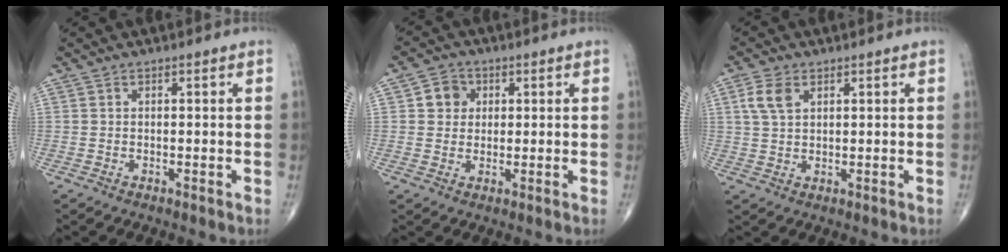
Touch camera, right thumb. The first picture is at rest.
{"total": 4.5, "force": [1.0, 4.1, 1.5], "torque": [0.001, 0.003, 0.011]}
{"total": 4.5, "force": [1.8, 2.8, 3.1], "torque": [-0.063, 0.003, 0.036]}